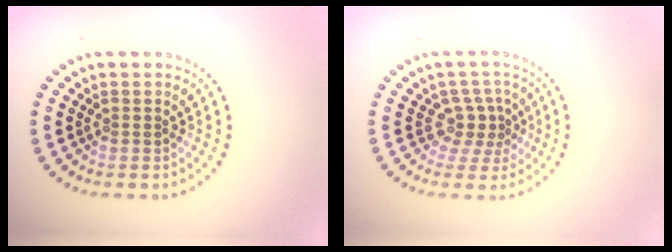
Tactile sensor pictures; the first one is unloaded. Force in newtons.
{"total": 2.5, "press": 1.7, "slide": 1.9}